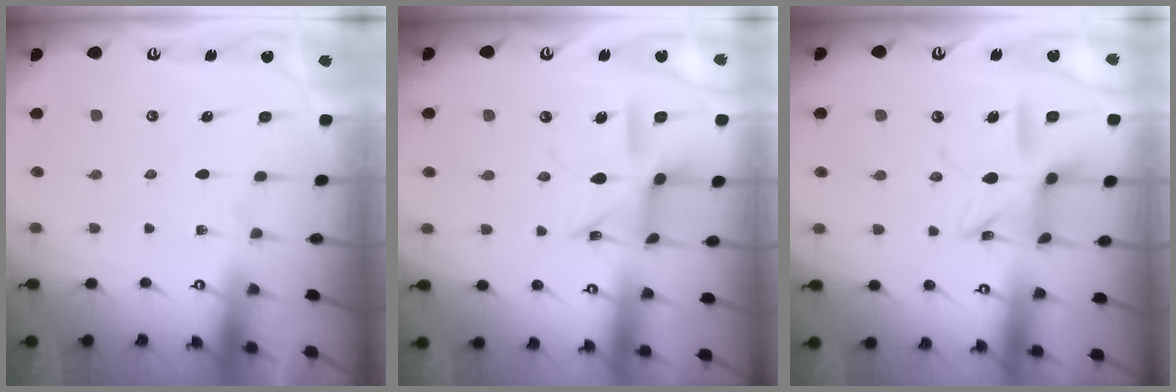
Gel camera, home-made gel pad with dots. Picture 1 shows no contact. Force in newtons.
{"total": 12.5, "press": 12.5, "slide": 1.1}
{"total": 12.3, "press": 12.3, "slide": 0.9}